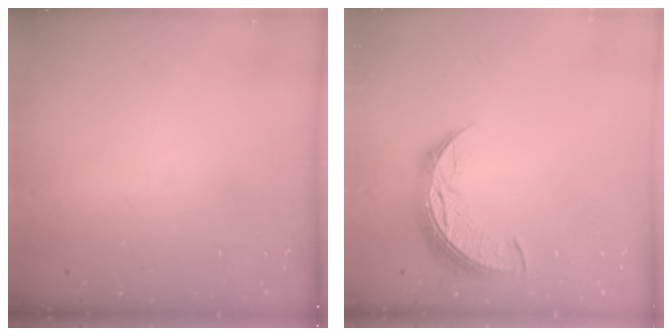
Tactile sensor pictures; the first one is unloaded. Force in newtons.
{"total": 8.6, "press": 8.6, "slide": 0.8}